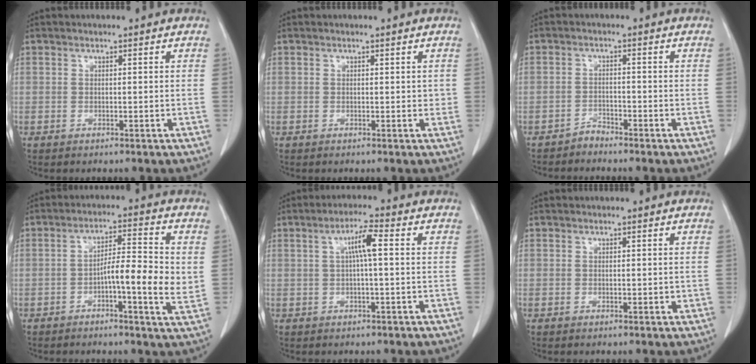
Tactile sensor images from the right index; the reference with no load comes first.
{"total": 0.8, "force": [0.2, 0.6, 0.5], "torque": [0.001, 0.001, 0.002]}
{"total": 1.6, "force": [-1.6, 0.3, -0.3], "torque": [0.014, -0.001, -0.029]}
{"total": 8.8, "force": [-0.9, 1.0, 8.7], "torque": [-0.135, 0.005, -0.022]}
{"total": 4.3, "force": [0.8, 0.4, 4.2], "torque": [-0.077, 0.012, 0.012]}
{"total": 0.9, "force": [0.0, 0.5, 0.7], "torque": [-0.007, 0.000, 0.002]}